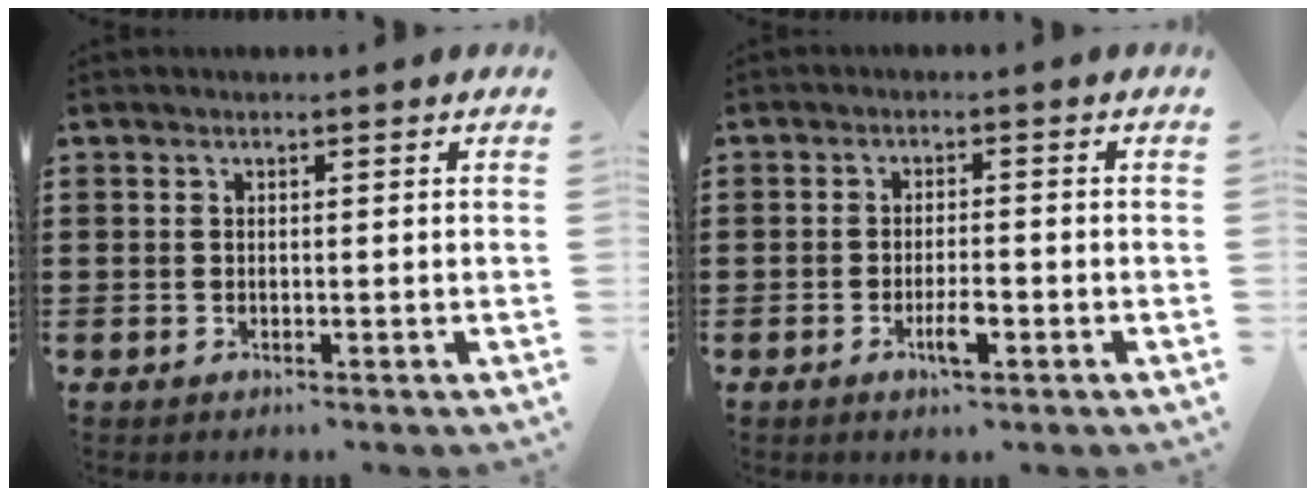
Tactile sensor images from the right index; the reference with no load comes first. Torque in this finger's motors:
{"motor_torque": [0.28, 0.39, 0.20, 0.02]}